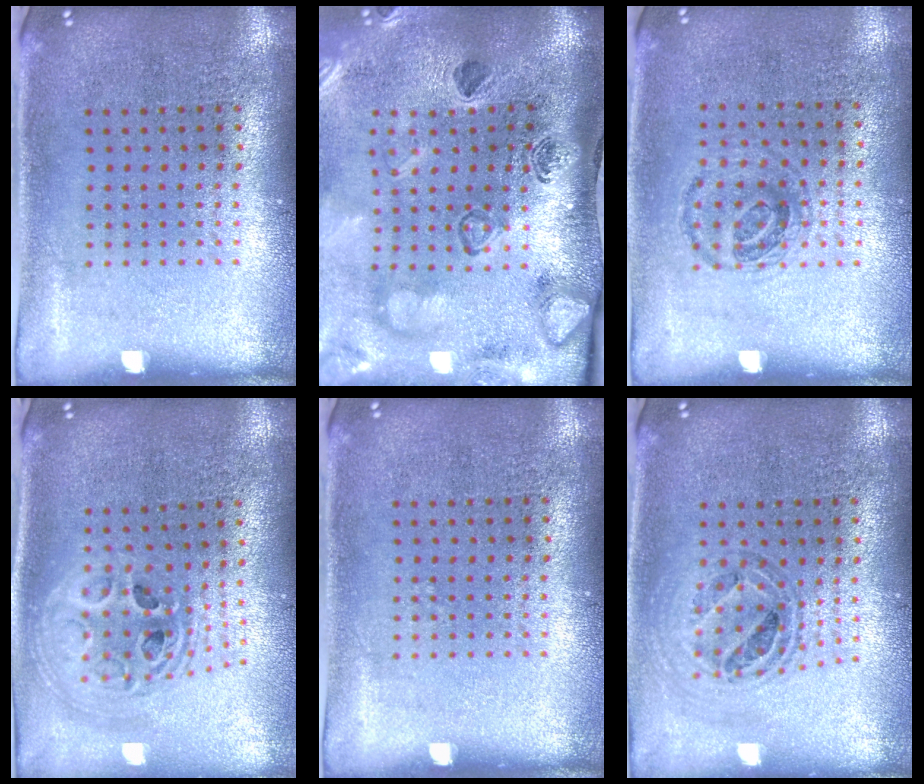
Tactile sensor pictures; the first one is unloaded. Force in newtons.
{"total": 2.8, "press": 2.3, "slide": 1.6}
{"total": 0.9, "press": 0.8, "slide": 0.4}
{"total": 2.4, "press": 1.9, "slide": 1.4}
{"total": 0.0}
{"total": 0.8, "press": 0.8, "slide": 0.1}